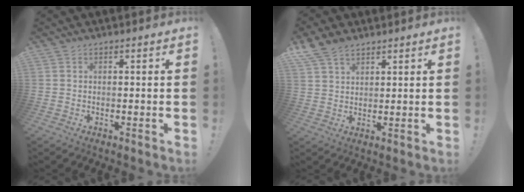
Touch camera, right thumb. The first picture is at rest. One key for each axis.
{"total": 7.1, "fx": 5.4, "fy": 3.6, "fz": 2.8, "tx": -0.052, "ty": -0.022, "tz": 0.106}